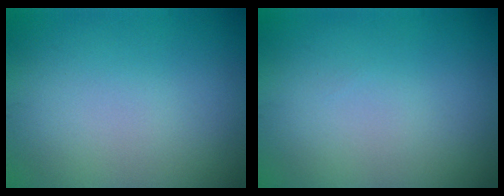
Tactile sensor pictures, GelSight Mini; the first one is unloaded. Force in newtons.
{"total": 0.0}